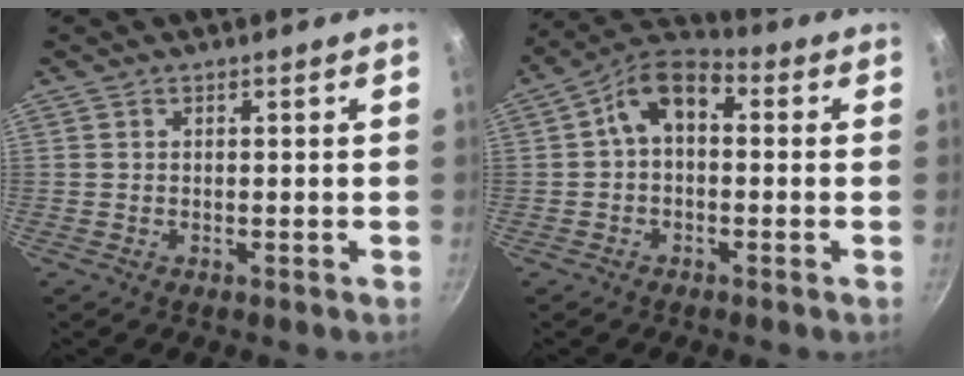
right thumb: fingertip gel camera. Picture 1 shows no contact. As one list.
[{"total": 9.1, "force": [1.0, 5.8, 7.0], "torque": [-0.106, 0.030, 0.000]}]